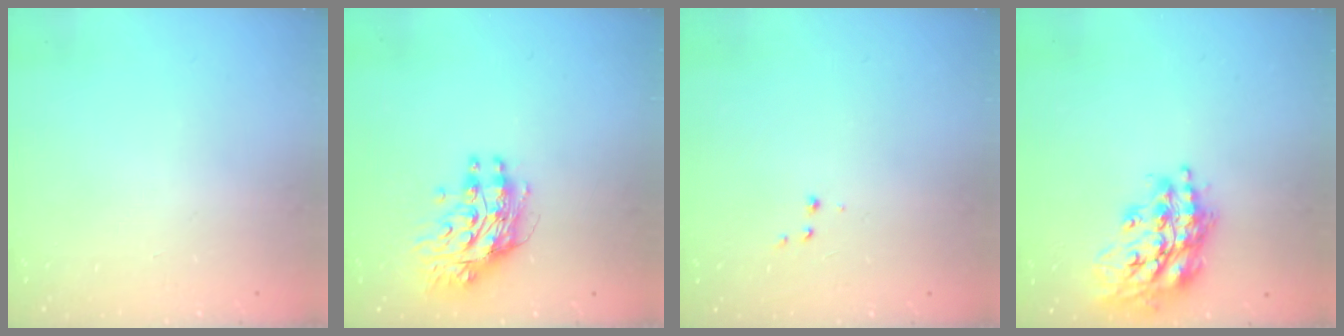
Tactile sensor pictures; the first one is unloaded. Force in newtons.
{"total": 10.4, "press": 10.4, "slide": 0.9}
{"total": 2.6, "press": 2.5, "slide": 0.6}
{"total": 17.7, "press": 17.6, "slide": 1.5}